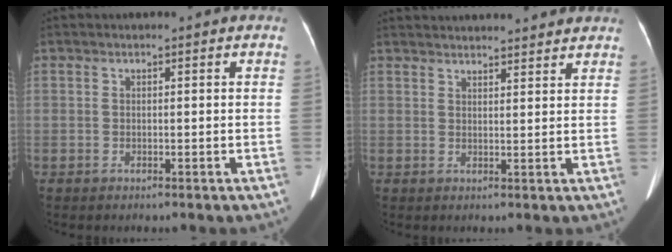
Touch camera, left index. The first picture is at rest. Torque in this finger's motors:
{"motor_torque": [0.44, -1.70, 0.44, 0.01]}